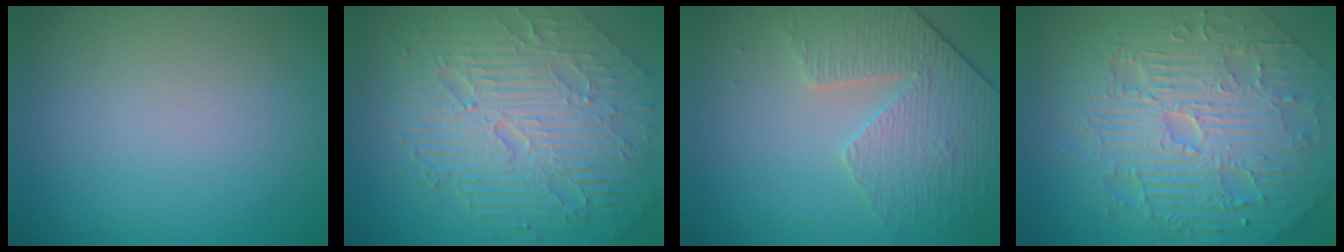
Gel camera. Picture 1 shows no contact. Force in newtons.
{"total": 10.1, "press": 6.7, "slide": 7.6}
{"total": 4.2, "press": 3.7, "slide": 2.1}
{"total": 11.0, "press": 7.1, "slide": 8.4}